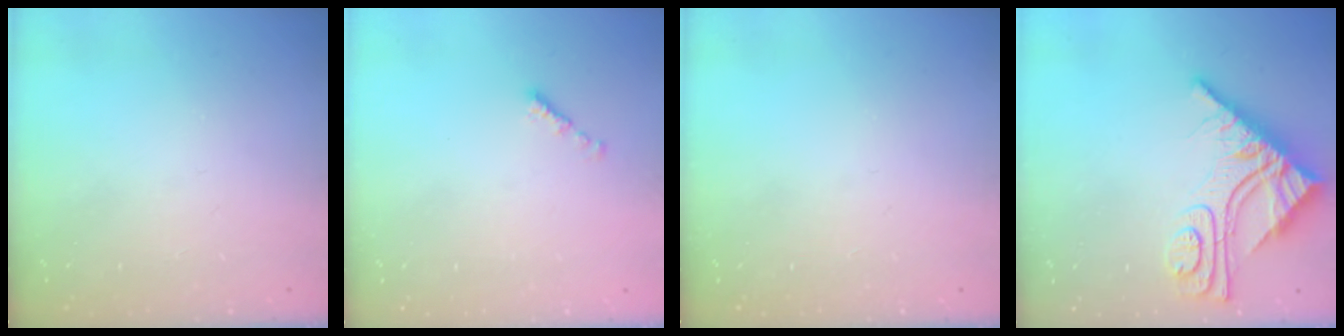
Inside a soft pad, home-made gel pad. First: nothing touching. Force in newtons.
{"total": 0.7, "press": 0.5, "slide": 0.4}
{"total": 0.0}
{"total": 12.6, "press": 12.5, "slide": 1.0}